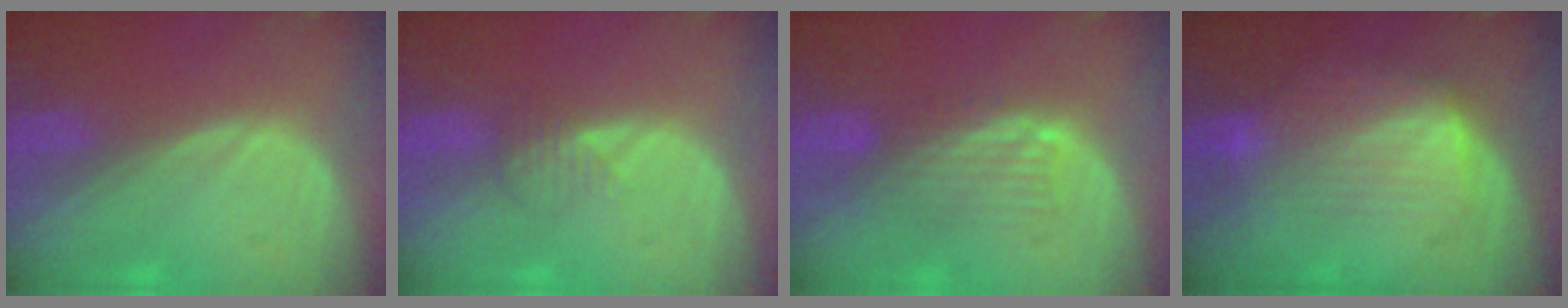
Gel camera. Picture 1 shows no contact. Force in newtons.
{"total": 2.1, "press": 2.1, "slide": 0.2}
{"total": 4.8, "press": 4.2, "slide": 2.5}
{"total": 7.1, "press": 7.1, "slide": 0.8}